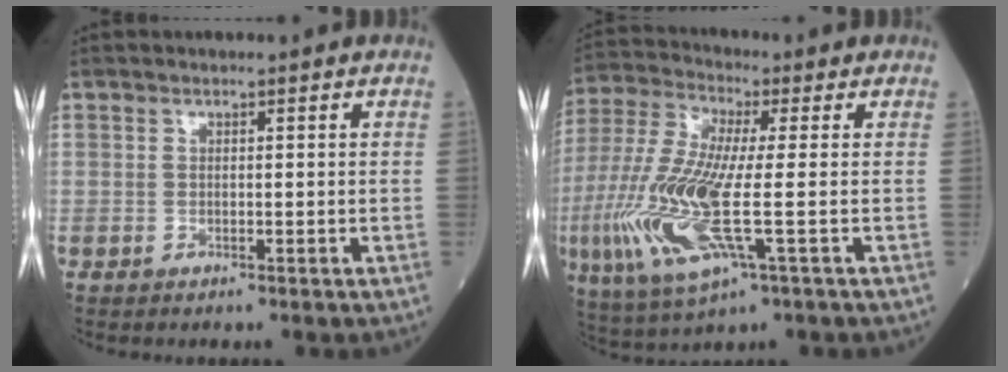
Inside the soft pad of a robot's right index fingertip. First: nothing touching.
{"total": 17.1, "force": [-3.5, 3.3, 16.5], "torque": [-0.376, -0.021, -0.064]}